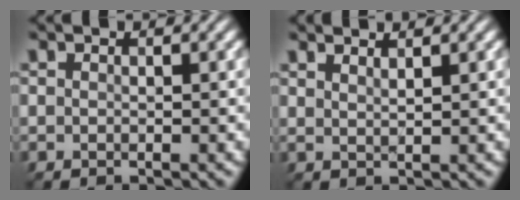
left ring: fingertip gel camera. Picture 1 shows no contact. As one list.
[{"total": 1.9, "force": [1.5, 0.5, 1.0], "torque": [-0.002, 0.002, 0.013]}]